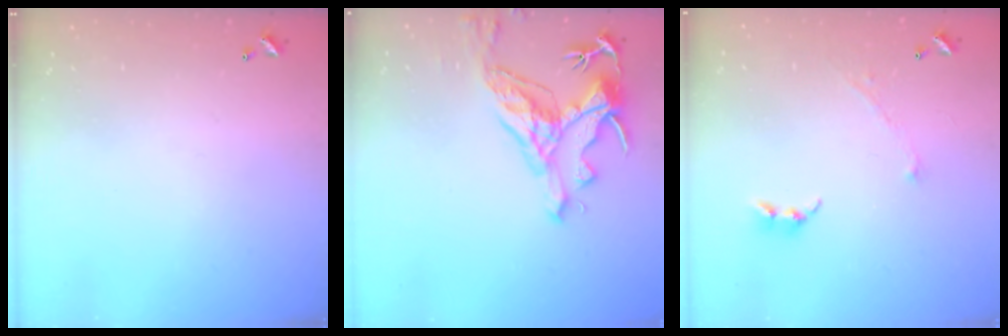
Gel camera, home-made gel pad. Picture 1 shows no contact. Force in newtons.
{"total": 7.8, "press": 7.7, "slide": 1.4}
{"total": 2.9, "press": 2.9, "slide": 0.4}